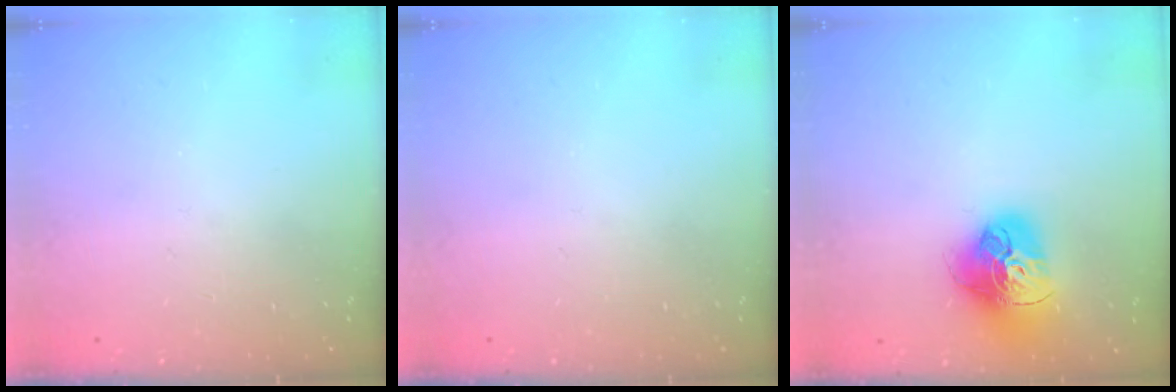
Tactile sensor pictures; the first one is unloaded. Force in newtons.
{"total": 0.0}
{"total": 17.8, "press": 17.8, "slide": 1.6}